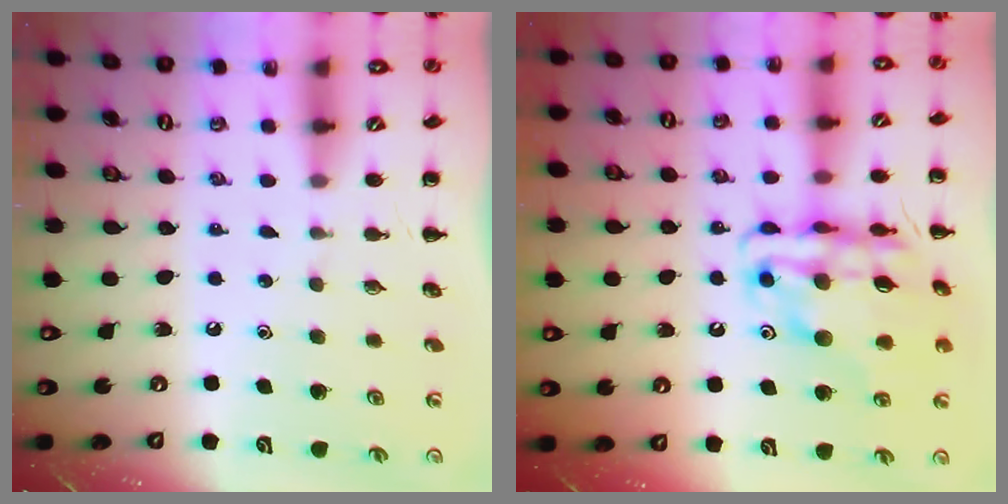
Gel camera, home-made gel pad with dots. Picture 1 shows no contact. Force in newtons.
{"total": 19.5, "press": 19.2, "slide": 3.6}